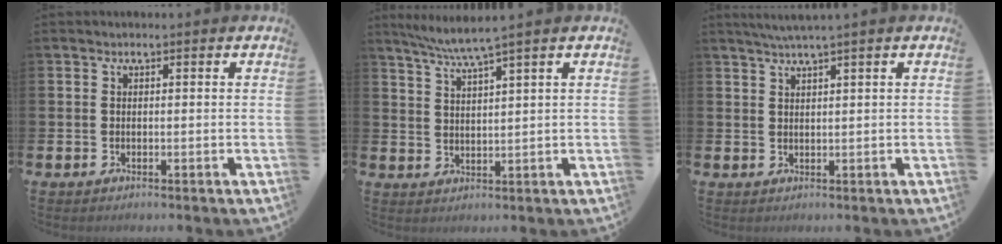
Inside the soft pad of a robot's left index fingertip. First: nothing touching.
{"total": 4.7, "force": [4.0, -0.6, 2.4], "torque": [-0.055, -0.014, 0.070]}
{"total": 2.2, "force": [1.8, -0.5, 1.1], "torque": [-0.023, 0.001, 0.033]}